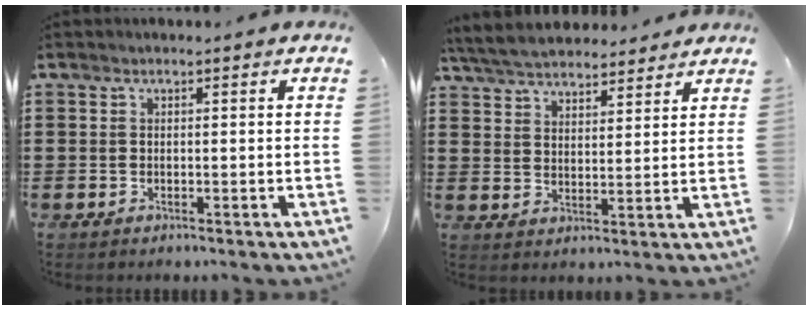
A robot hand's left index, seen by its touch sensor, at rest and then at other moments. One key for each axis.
{"total": 5.6, "fx": 5.3, "fy": 1.2, "fz": 1.3, "tx": -0.047, "ty": -0.015, "tz": 0.097}